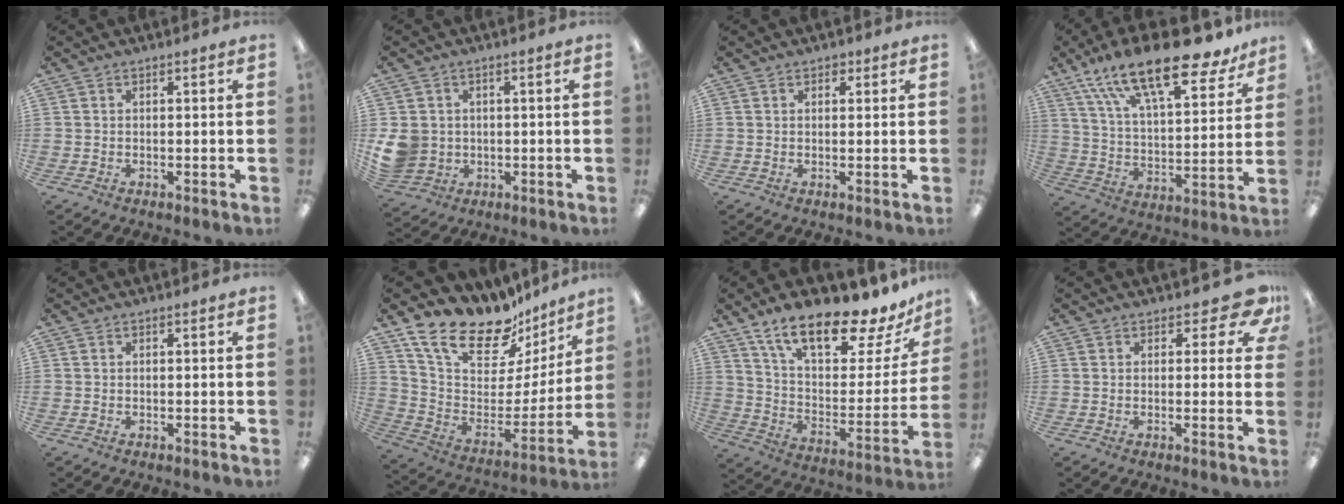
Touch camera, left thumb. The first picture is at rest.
{"total": 6.9, "force": [0.4, 6.4, 2.4], "torque": [-0.059, 0.007, 0.012]}
{"total": 1.7, "force": [1.3, 1.0, 0.6], "torque": [-0.005, -0.001, 0.021]}
{"total": 22.1, "force": [16.0, 6.6, 13.6], "torque": [-0.216, -0.099, 0.267]}
{"total": 0.0}
{"total": 21.6, "force": [16.9, 9.6, 9.5], "torque": [-0.169, -0.120, 0.303]}
{"total": 20.6, "force": [15.6, 6.6, 11.7], "torque": [-0.190, -0.105, 0.268]}
{"total": 6.6, "force": [3.8, 3.3, 4.3], "torque": [-0.046, -0.016, 0.065]}